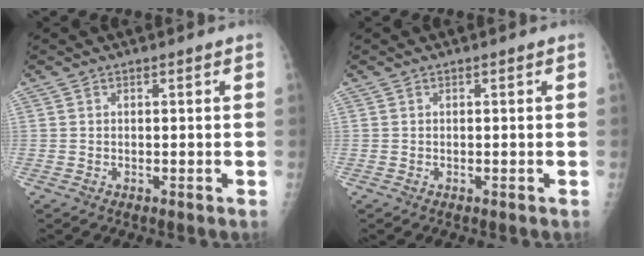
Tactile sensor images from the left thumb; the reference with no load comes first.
{"total": 0.0}